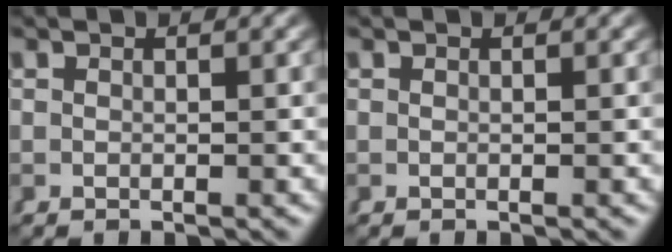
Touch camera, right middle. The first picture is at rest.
{"total": 0.0}